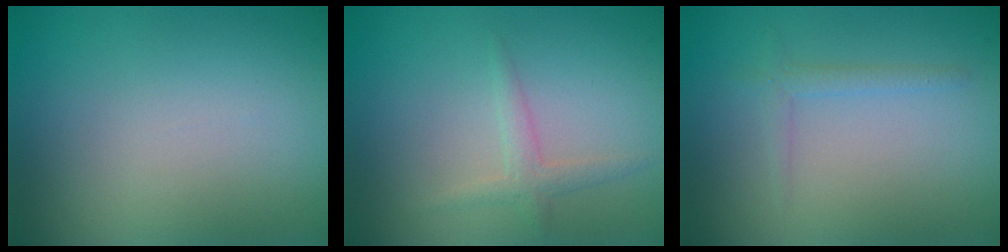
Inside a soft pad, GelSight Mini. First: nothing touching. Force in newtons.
{"total": 1.6, "press": 1.6, "slide": 0.1}
{"total": 1.3, "press": 1.3, "slide": 0.1}